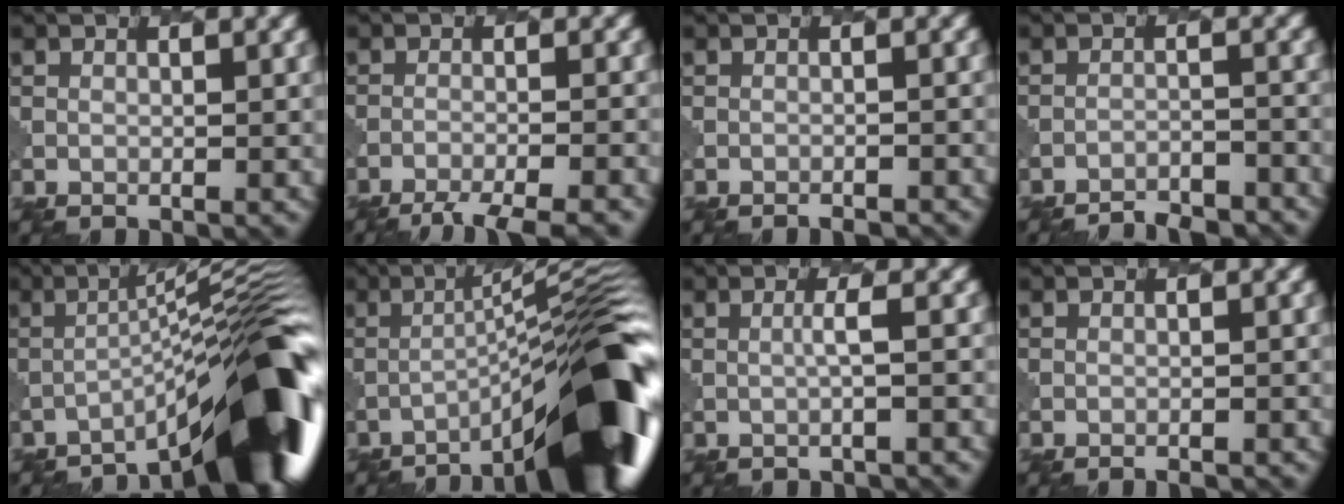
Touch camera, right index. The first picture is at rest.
{"total": 6.1, "force": [-5.2, 1.0, 3.0], "torque": [-0.044, -0.012, -0.080]}
{"total": 1.9, "force": [-1.8, 0.3, 0.5], "torque": [0.004, 0.006, -0.025]}
{"total": 5.4, "force": [-5.2, 1.0, 0.8], "torque": [-0.004, -0.002, -0.068]}
{"total": 13.1, "force": [-7.8, 2.3, 10.2], "torque": [-0.136, 0.019, -0.125]}
{"total": 14.1, "force": [-7.7, 2.7, 11.5], "torque": [-0.151, 0.023, -0.118]}
{"total": 1.5, "force": [-0.1, 0.2, 1.4], "torque": [-0.017, 0.005, -0.008]}
{"total": 1.3, "force": [-1.3, 0.2, 0.4], "torque": [0.007, 0.002, -0.018]}